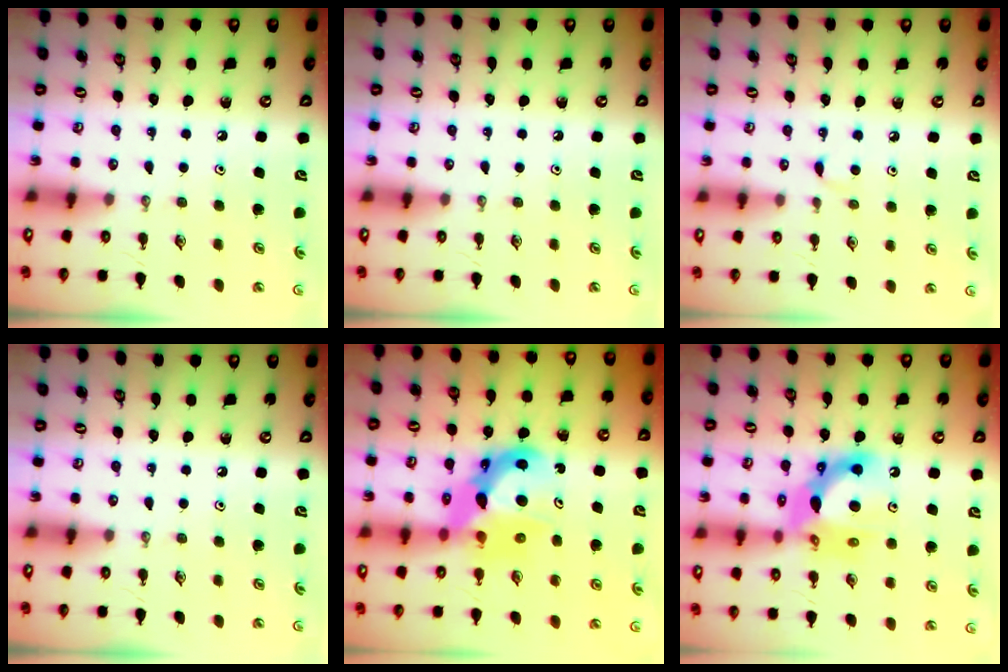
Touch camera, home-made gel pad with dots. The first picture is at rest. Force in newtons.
{"total": 0.0}
{"total": 3.8, "press": 3.8, "slide": 0.5}
{"total": 0.0}
{"total": 11.6, "press": 11.6, "slide": 0.5}
{"total": 14.0, "press": 13.9, "slide": 1.3}